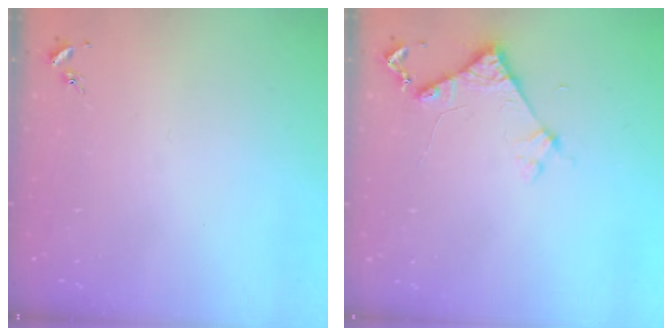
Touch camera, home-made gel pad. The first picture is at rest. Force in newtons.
{"total": 3.1, "press": 3.1, "slide": 0.2}